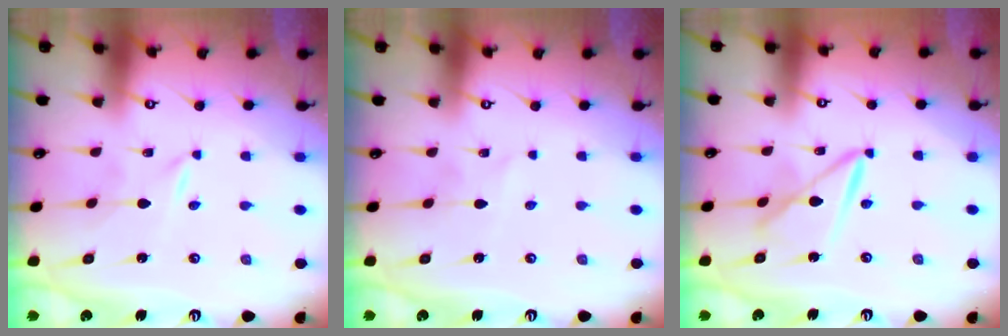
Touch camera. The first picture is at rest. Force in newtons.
{"total": 2.5, "press": 2.5, "slide": 0.2}
{"total": 8.8, "press": 8.7, "slide": 0.7}